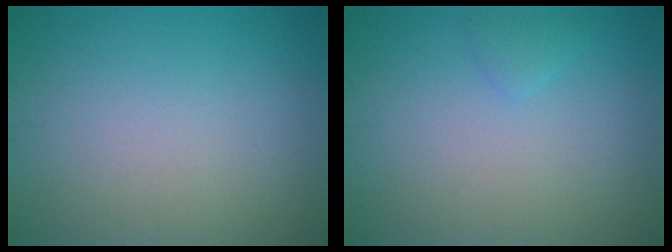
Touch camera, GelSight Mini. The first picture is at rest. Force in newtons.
{"total": 0.9, "press": 0.9, "slide": 0.1}